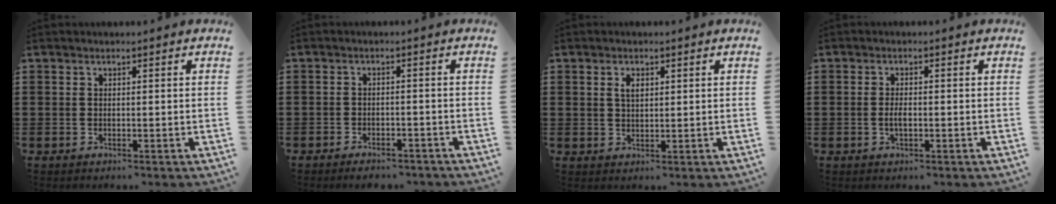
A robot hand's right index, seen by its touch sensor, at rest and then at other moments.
{"total": 2.2, "force": [-2.1, 0.4, 0.4], "torque": [-0.011, 0.001, -0.043]}
{"total": 1.9, "force": [0.9, 0.7, 1.5], "torque": [-0.032, 0.004, 0.015]}
{"total": 2.1, "force": [-0.4, 0.8, 1.9], "torque": [-0.034, 0.000, -0.008]}